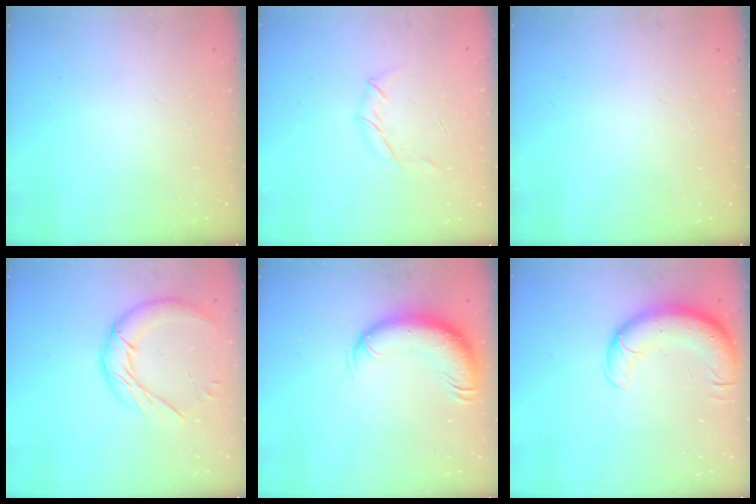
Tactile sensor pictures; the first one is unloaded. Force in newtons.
{"total": 4.8, "press": 4.7, "slide": 1.2}
{"total": 0.0}
{"total": 13.2, "press": 13.2, "slide": 1.2}
{"total": 12.3, "press": 11.8, "slide": 3.3}
{"total": 13.7, "press": 13.3, "slide": 3.1}